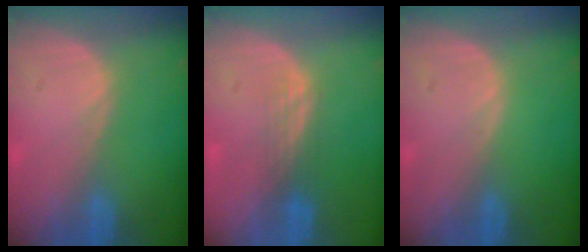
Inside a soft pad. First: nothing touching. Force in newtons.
{"total": 3.0, "press": 2.5, "slide": 1.6}
{"total": 0.0}